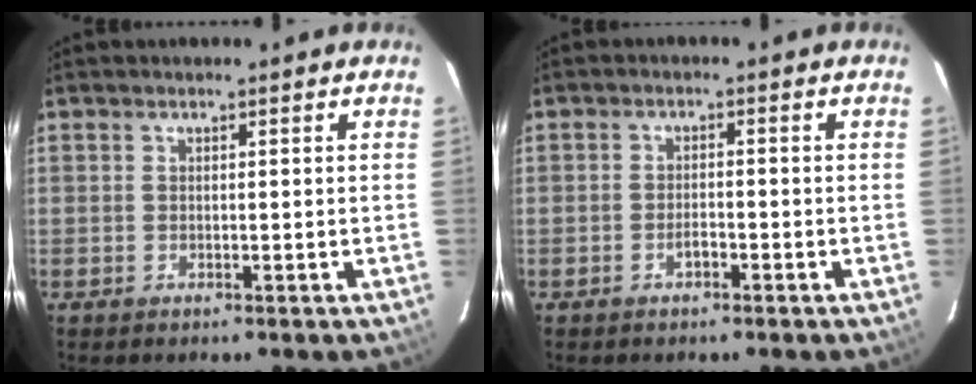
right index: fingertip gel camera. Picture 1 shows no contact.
{"total": 1.9, "force": [-1.3, 0.7, 1.3], "torque": [-0.028, 0.004, -0.023]}